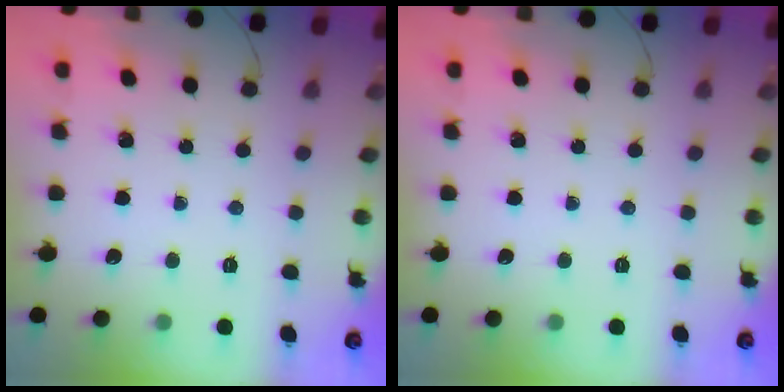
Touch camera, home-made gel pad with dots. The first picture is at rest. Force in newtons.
{"total": 0.0}